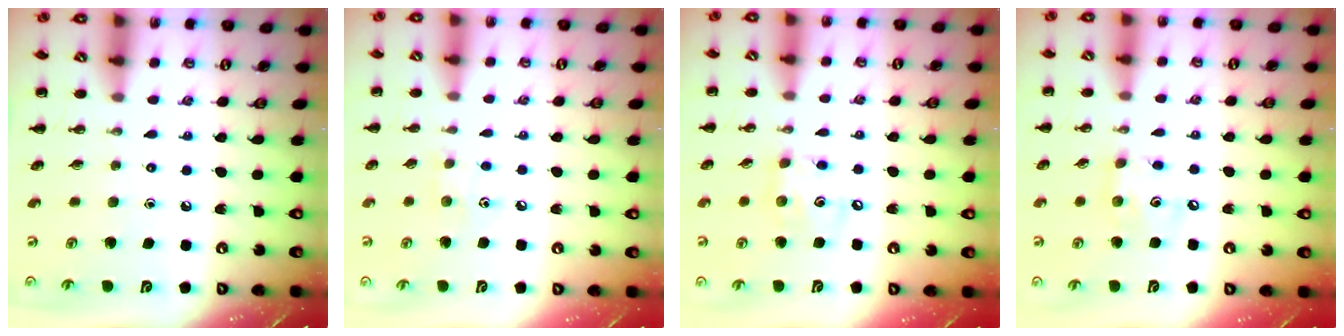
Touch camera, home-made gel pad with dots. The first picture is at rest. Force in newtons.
{"total": 6.4, "press": 6.2, "slide": 1.6}
{"total": 7.1, "press": 7.1, "slide": 0.7}
{"total": 6.4, "press": 6.4, "slide": 0.8}